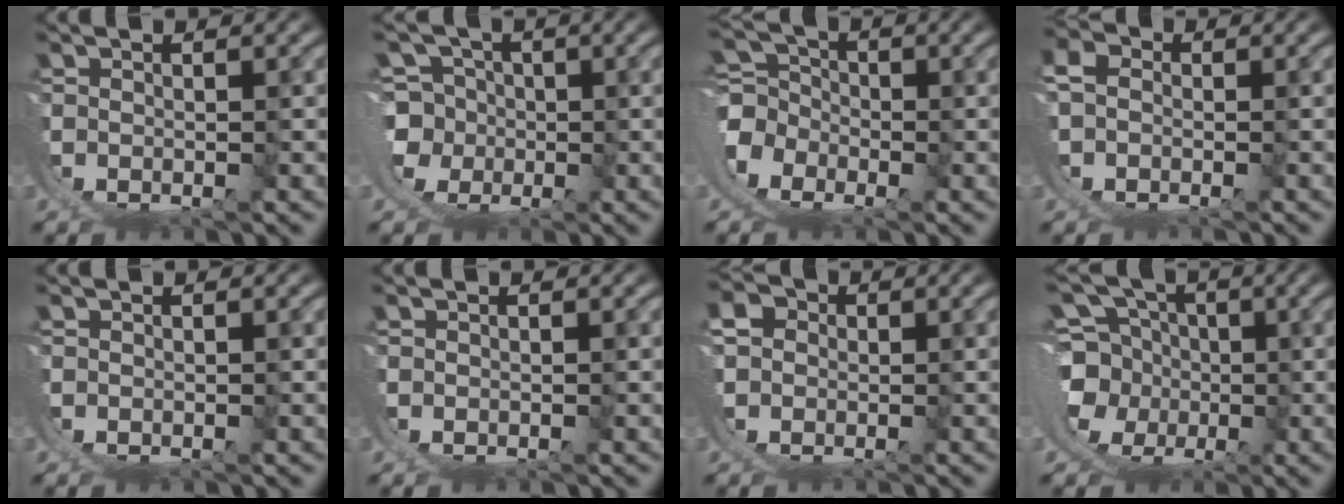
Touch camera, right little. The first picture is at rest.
{"total": 10.5, "force": [-0.7, 10.1, 2.9], "torque": [-0.110, -0.038, -0.013]}
{"total": 8.6, "force": [-0.9, 7.7, 3.6], "torque": [-0.096, -0.025, -0.017]}
{"total": 4.6, "force": [-0.5, 4.3, 1.4], "torque": [-0.036, 0.001, -0.025]}
{"total": 0.0}
{"total": 0.0}
{"total": 6.0, "force": [0.3, 5.6, 2.0], "torque": [-0.060, 0.000, -0.009]}
{"total": 10.7, "force": [-0.2, 9.4, 5.1], "torque": [-0.108, -0.036, 0.001]}